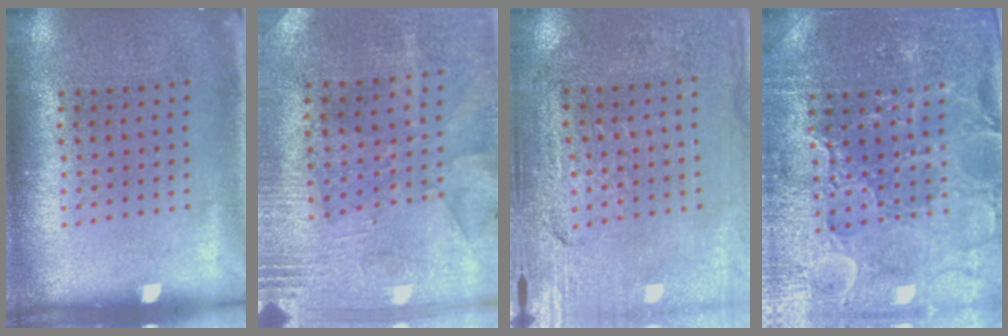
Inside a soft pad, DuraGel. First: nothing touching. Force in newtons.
{"total": 2.7, "press": 2.4, "slide": 1.3}
{"total": 3.2, "press": 3.1, "slide": 0.7}
{"total": 4.3, "press": 4.1, "slide": 1.3}